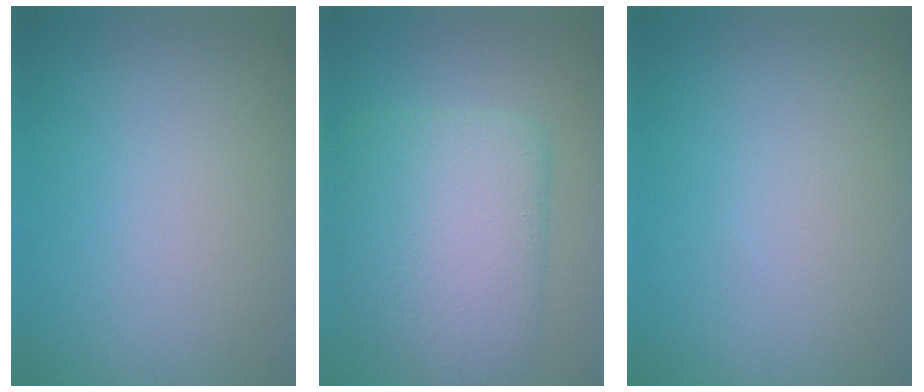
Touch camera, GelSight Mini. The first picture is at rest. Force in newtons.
{"total": 8.1, "press": 8.1, "slide": 0.8}
{"total": 0.0}